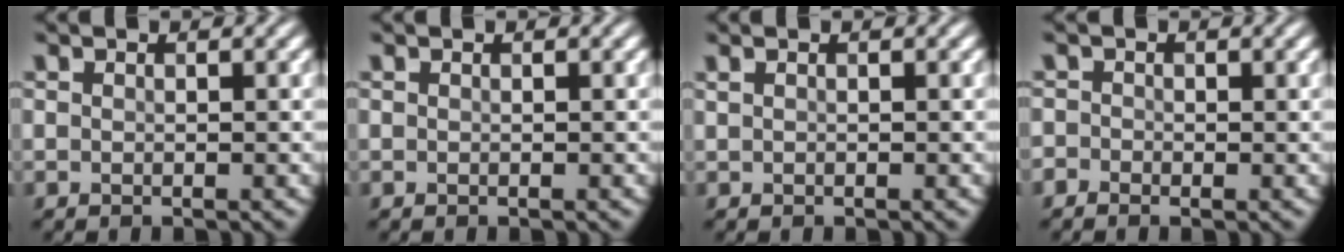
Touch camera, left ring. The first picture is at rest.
{"total": 0.0}
{"total": 0.5, "force": [0.3, 0.2, 0.4], "torque": [-0.013, 0.001, 0.003]}
{"total": 1.0, "force": [-0.4, 0.9, 0.3], "torque": [0.000, -0.002, -0.014]}